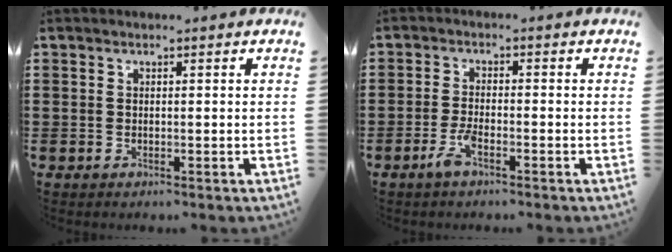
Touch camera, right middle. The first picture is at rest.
{"total": 3.4, "force": [-2.0, 0.7, 2.7], "torque": [-0.066, -0.005, -0.042]}